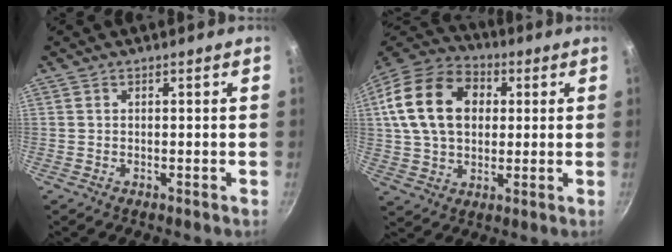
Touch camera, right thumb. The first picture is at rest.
{"total": 19.0, "force": [4.0, 13.7, 12.5], "torque": [-0.205, 0.021, 0.062]}